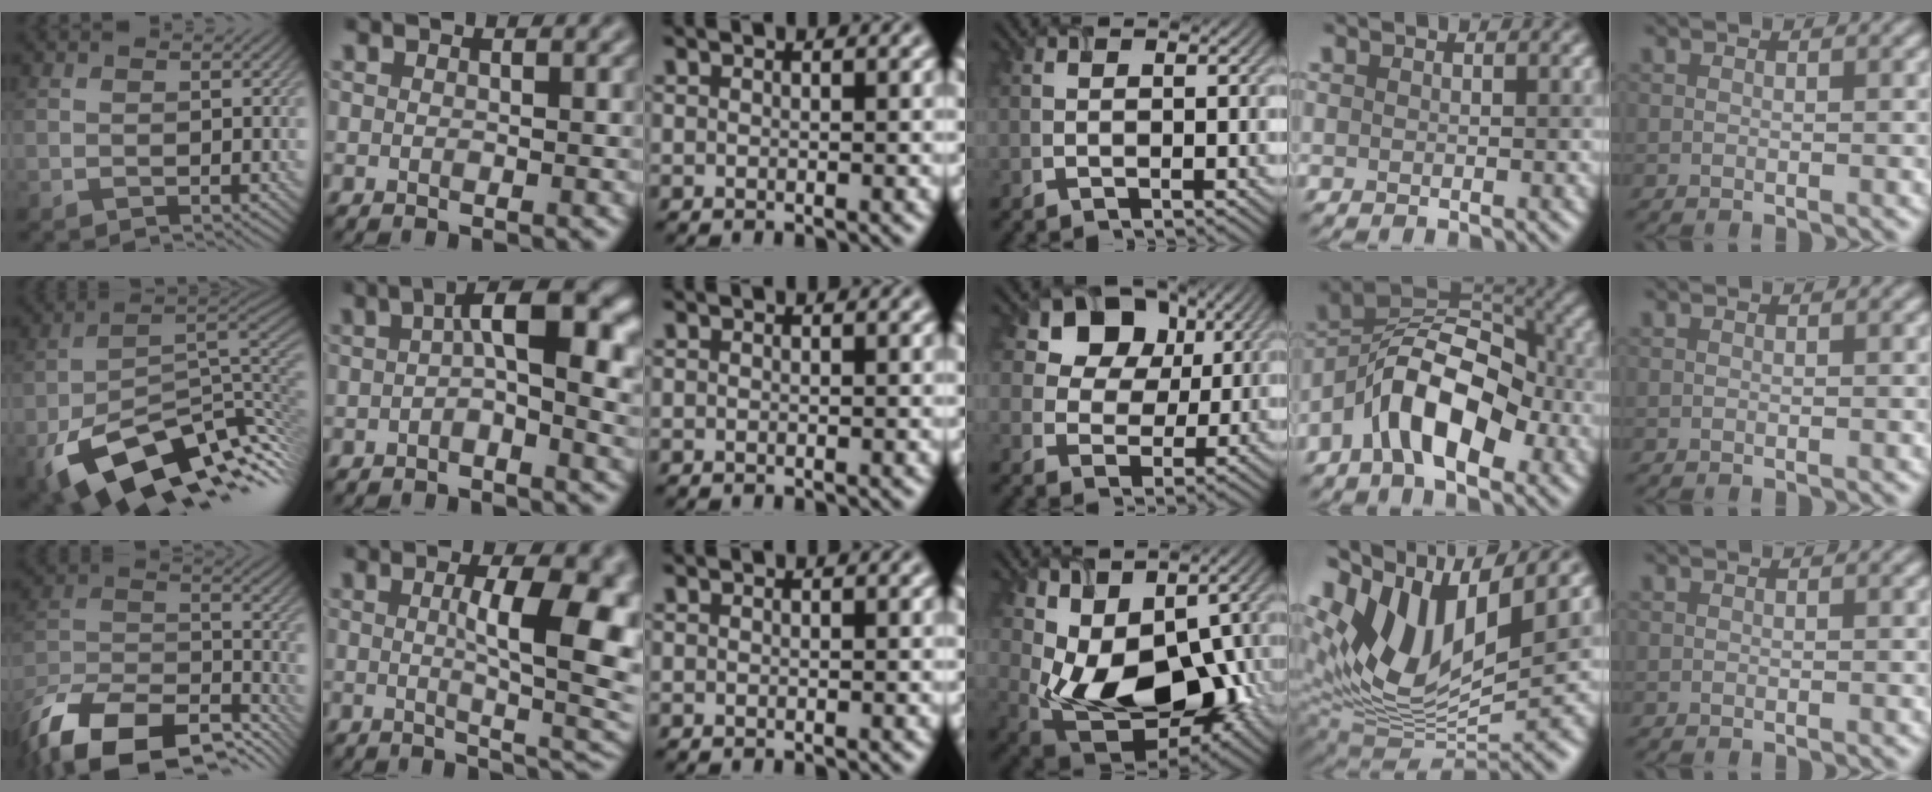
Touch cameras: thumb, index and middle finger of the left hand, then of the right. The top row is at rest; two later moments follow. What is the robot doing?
{"motion": "open", "object": "airpods case & airpods"}